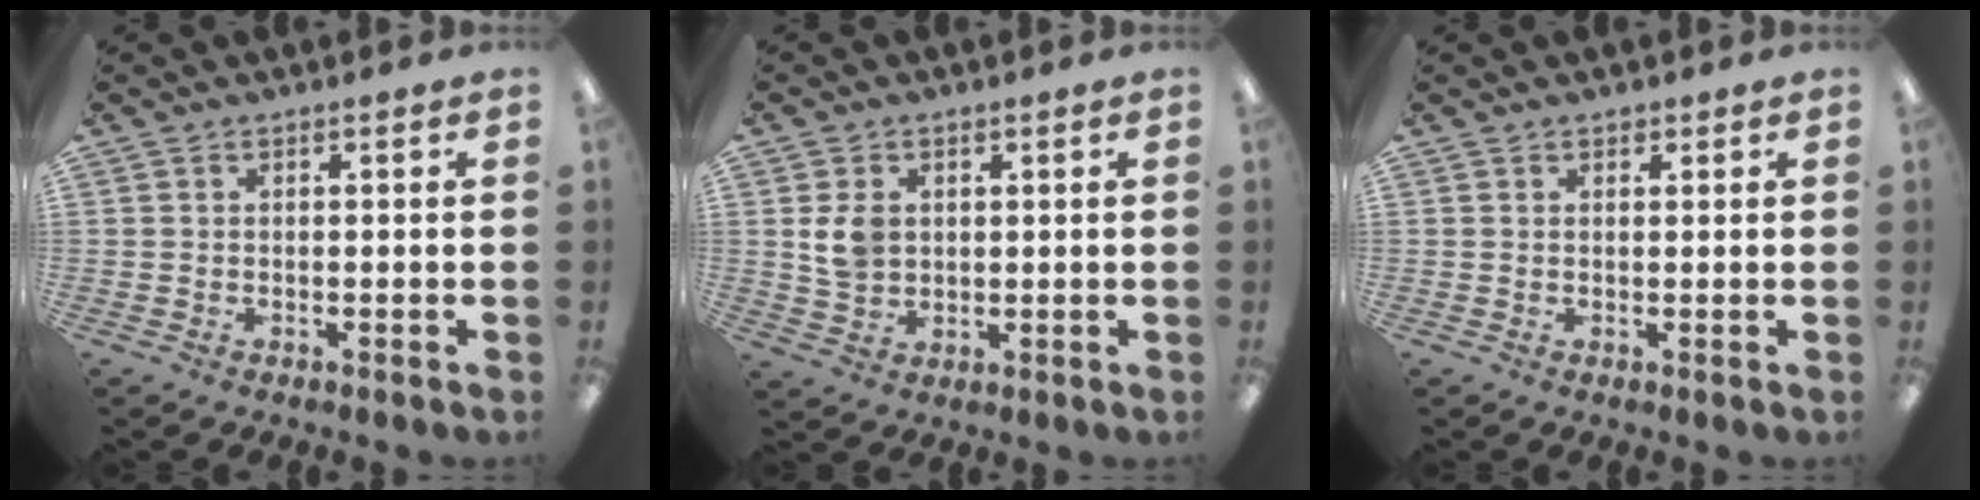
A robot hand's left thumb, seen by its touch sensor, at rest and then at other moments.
{"total": 5.7, "force": [1.5, 4.5, 3.2], "torque": [-0.052, 0.003, 0.027]}
{"total": 1.0, "force": [0.8, 0.5, 0.1], "torque": [-0.003, 0.001, 0.016]}